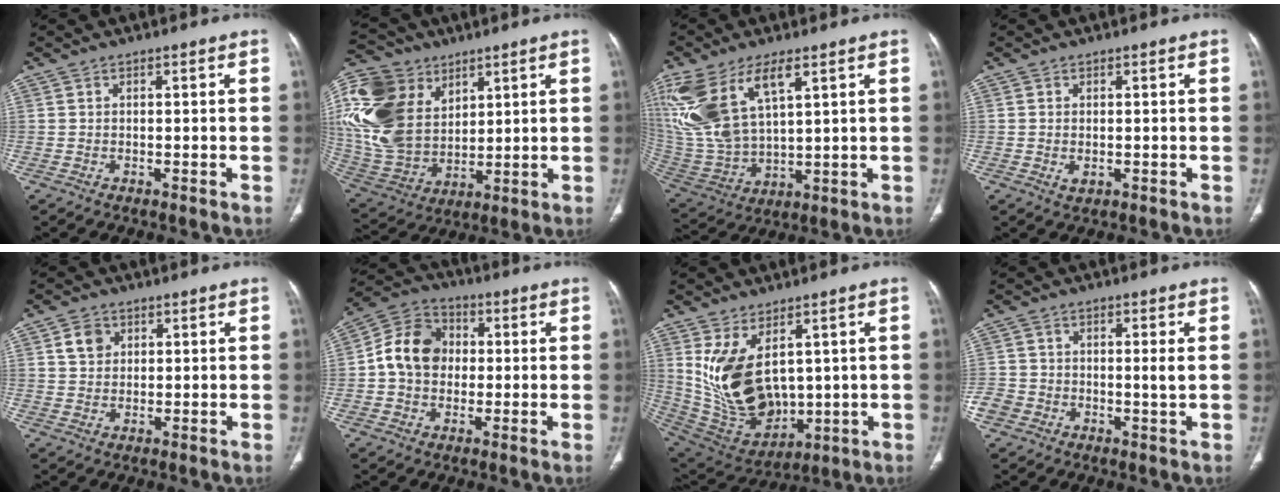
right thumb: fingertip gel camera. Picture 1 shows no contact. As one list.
[{"total": 25.1, "force": [9.1, 17.8, 15.1], "torque": [-0.345, 0.005, 0.190]}, {"total": 18.6, "force": [8.6, 8.5, 14.1], "torque": [-0.307, -0.026, 0.183]}, {"total": 1.5, "force": [-0.2, 0.9, 1.2], "torque": [-0.023, -0.005, -0.001]}, {"total": 3.9, "force": [1.5, 3.1, 1.7], "torque": [-0.015, -0.003, 0.028]}, {"total": 11.3, "force": [0.3, 9.2, 6.5], "torque": [-0.097, 0.030, -0.005]}, {"total": 16.6, "force": [3.6, 10.1, 12.7], "torque": [-0.219, -0.023, 0.104]}, {"total": 4.8, "force": [-1.0, 2.8, 3.7], "torque": [-0.063, 0.012, -0.025]}]